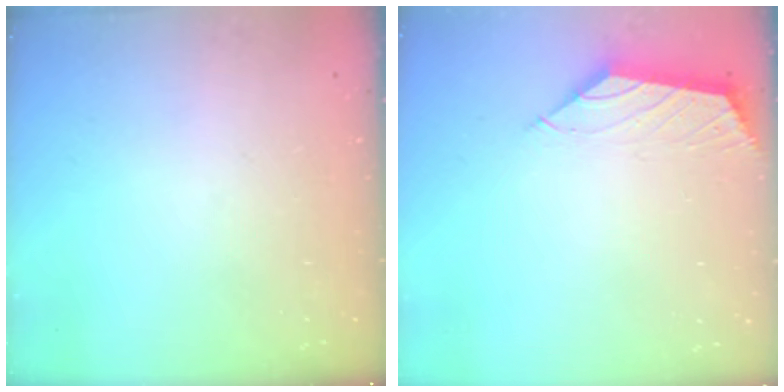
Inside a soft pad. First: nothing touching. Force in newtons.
{"total": 2.1, "press": 2.0, "slide": 0.3}